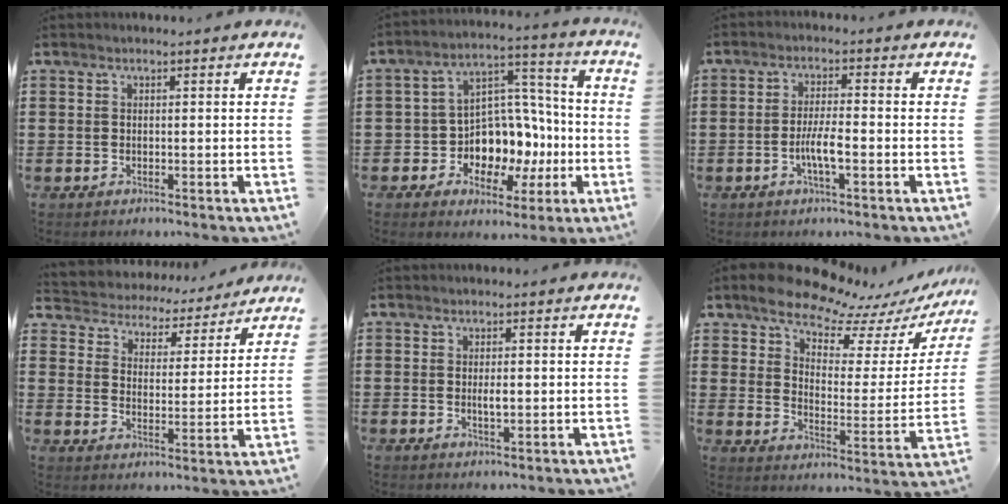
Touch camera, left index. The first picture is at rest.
{"total": 9.2, "force": [-1.8, 8.3, 3.5], "torque": [-0.080, 0.004, -0.022]}
{"total": 4.6, "force": [-1.5, 1.0, 4.2], "torque": [-0.086, 0.001, -0.032]}
{"total": 4.1, "force": [4.0, 0.5, -0.5], "torque": [-0.019, -0.036, 0.063]}
{"total": 2.0, "force": [-0.1, 0.6, 1.9], "torque": [-0.035, -0.001, -0.002]}
{"total": 8.9, "force": [8.1, 2.5, 2.7], "torque": [-0.067, -0.065, 0.140]}